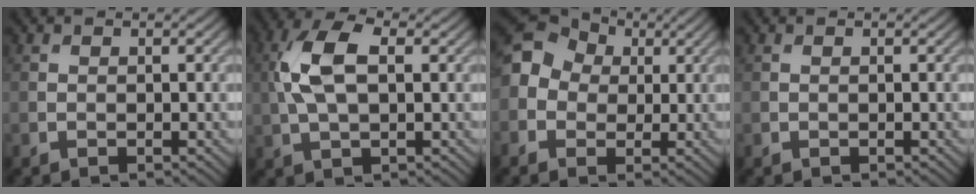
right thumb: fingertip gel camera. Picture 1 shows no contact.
{"total": 8.1, "force": [1.1, 4.0, 6.9], "torque": [-0.163, 0.018, 0.014]}
{"total": 9.9, "force": [0.8, 8.7, 4.7], "torque": [-0.139, 0.017, -0.020]}
{"total": 0.0}